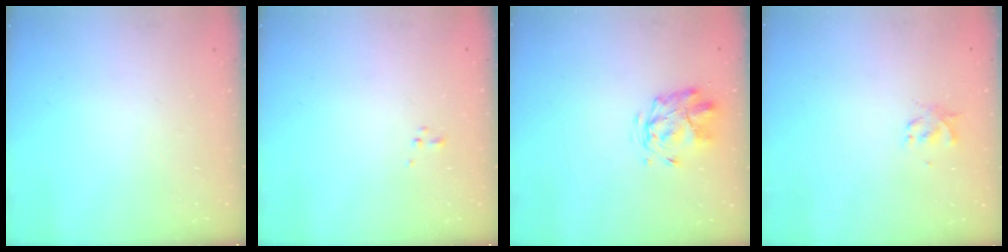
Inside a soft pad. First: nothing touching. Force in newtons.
{"total": 0.0}
{"total": 2.9, "press": 2.5, "slide": 1.5}
{"total": 1.9, "press": 1.9, "slide": 0.3}